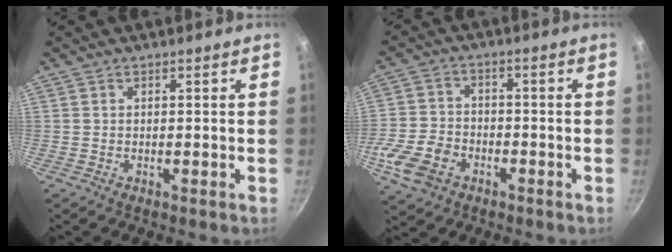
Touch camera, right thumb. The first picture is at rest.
{"total": 9.4, "force": [-4.3, 6.6, 5.1], "torque": [-0.100, 0.016, -0.079]}